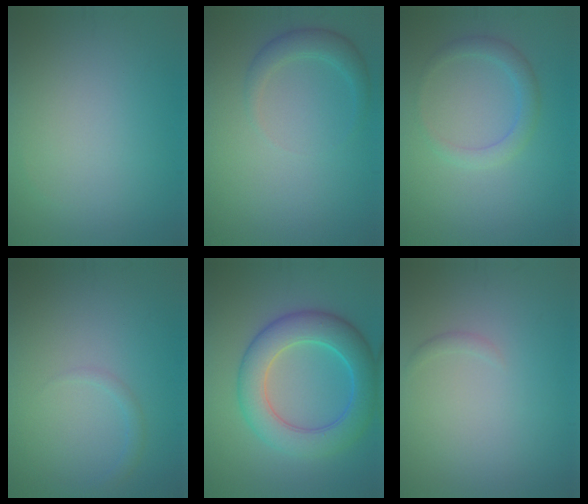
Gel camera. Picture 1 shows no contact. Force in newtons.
{"total": 2.2, "press": 2.2, "slide": 0.2}
{"total": 2.2, "press": 2.2, "slide": 0.1}
{"total": 1.0, "press": 1.0, "slide": 0.1}
{"total": 7.3, "press": 7.3, "slide": 0.1}
{"total": 0.5, "press": 0.5, "slide": 0.0}